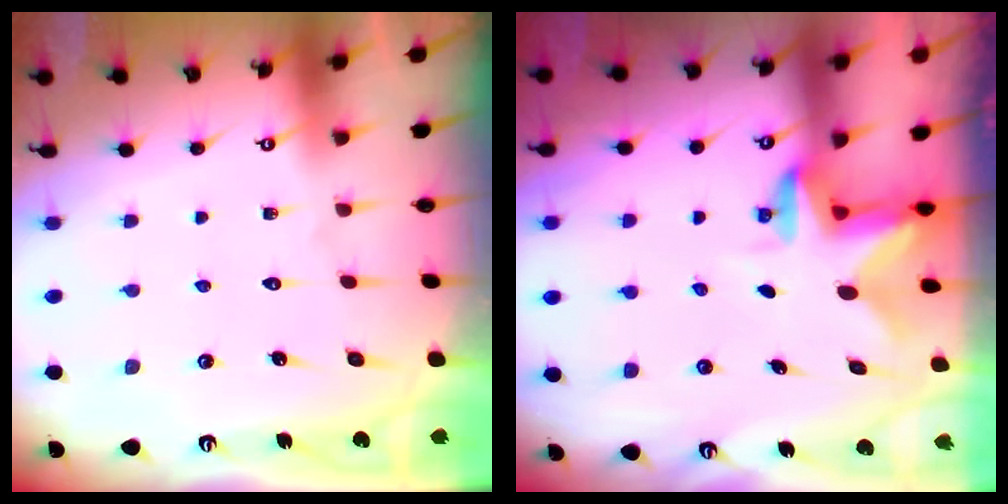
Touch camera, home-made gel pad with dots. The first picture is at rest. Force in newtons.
{"total": 2.4, "press": 2.4, "slide": 0.4}